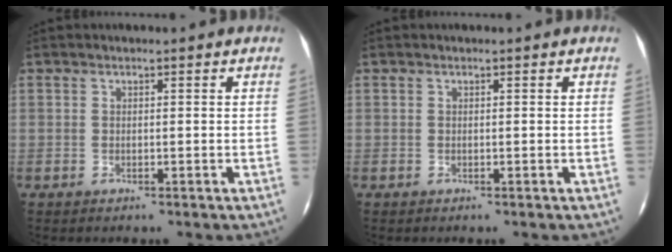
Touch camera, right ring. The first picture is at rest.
{"total": 0.0}